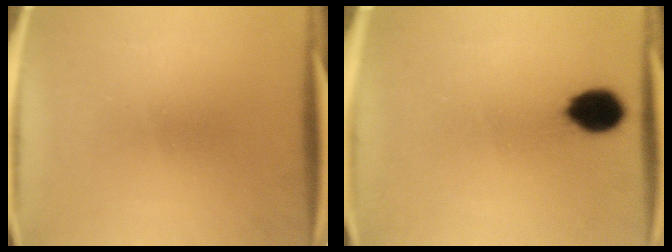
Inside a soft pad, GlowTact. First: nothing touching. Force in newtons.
{"total": 8.9}